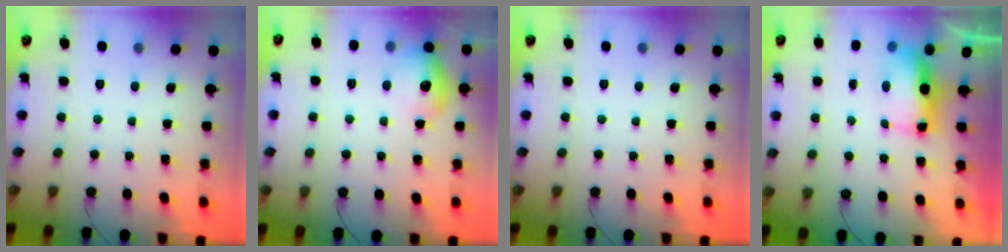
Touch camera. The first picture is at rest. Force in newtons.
{"total": 12.6, "press": 12.6, "slide": 0.9}
{"total": 0.0}
{"total": 10.3, "press": 8.6, "slide": 5.7}